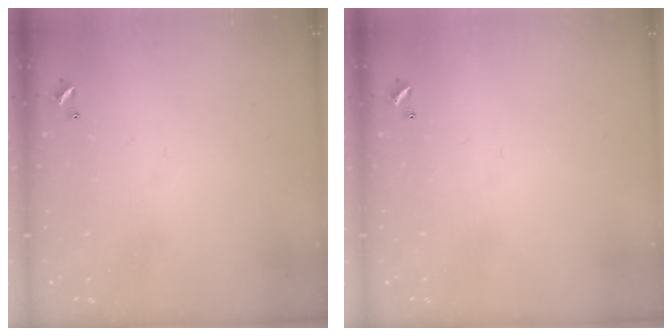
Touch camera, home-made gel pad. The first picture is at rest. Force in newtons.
{"total": 0.0}